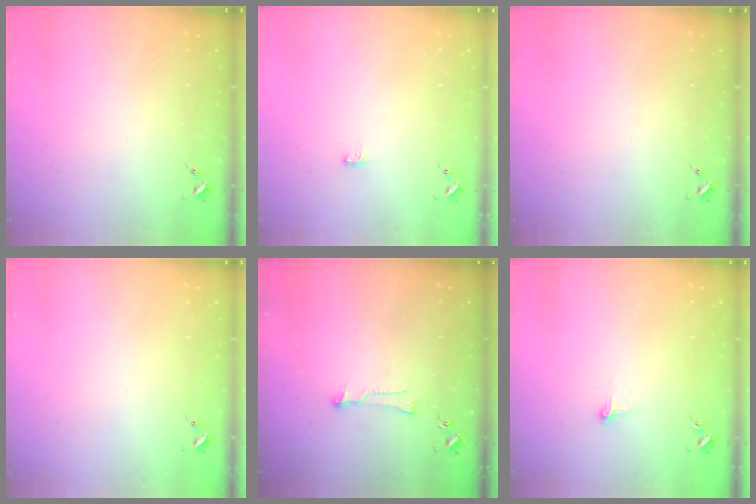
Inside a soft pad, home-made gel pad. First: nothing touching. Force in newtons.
{"total": 2.2, "press": 2.2, "slide": 0.2}
{"total": 0.0}
{"total": 0.0}
{"total": 4.6, "press": 4.6, "slide": 0.4}
{"total": 4.7, "press": 4.7, "slide": 0.4}